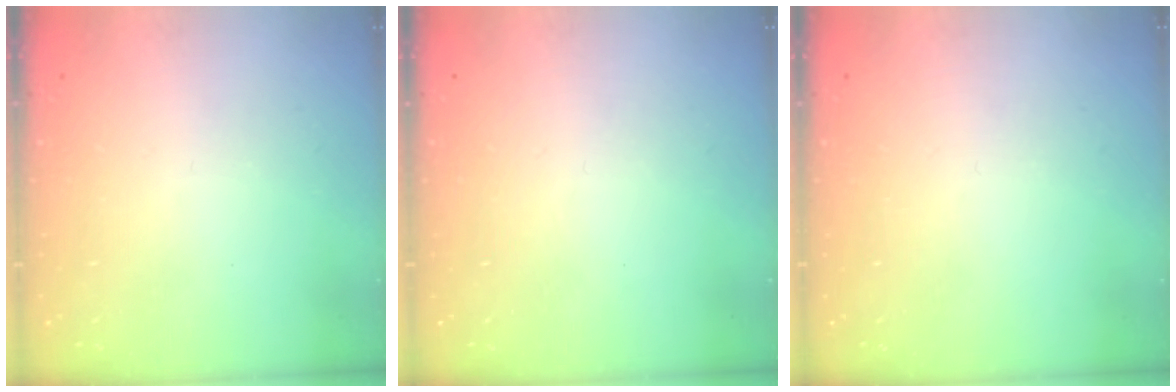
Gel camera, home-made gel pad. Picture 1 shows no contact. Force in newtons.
{"total": 0.0}
{"total": 0.0}